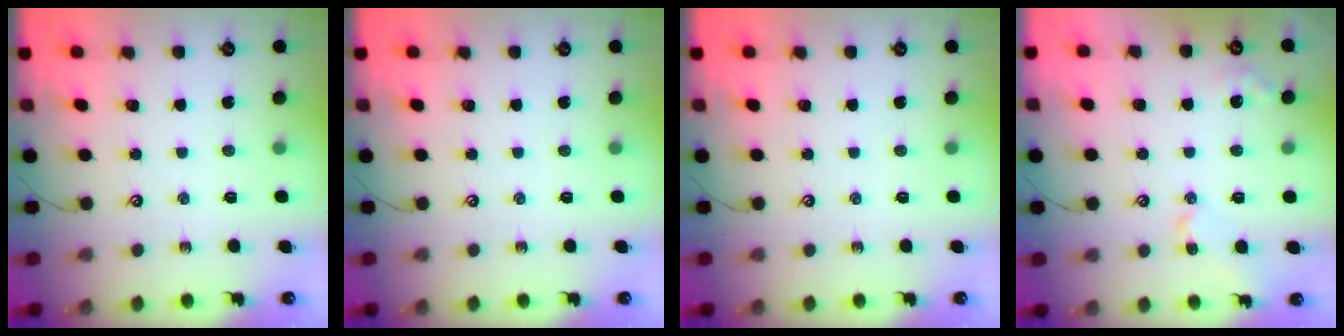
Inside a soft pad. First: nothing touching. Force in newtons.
{"total": 0.0}
{"total": 0.0}
{"total": 3.7, "press": 3.7, "slide": 0.2}